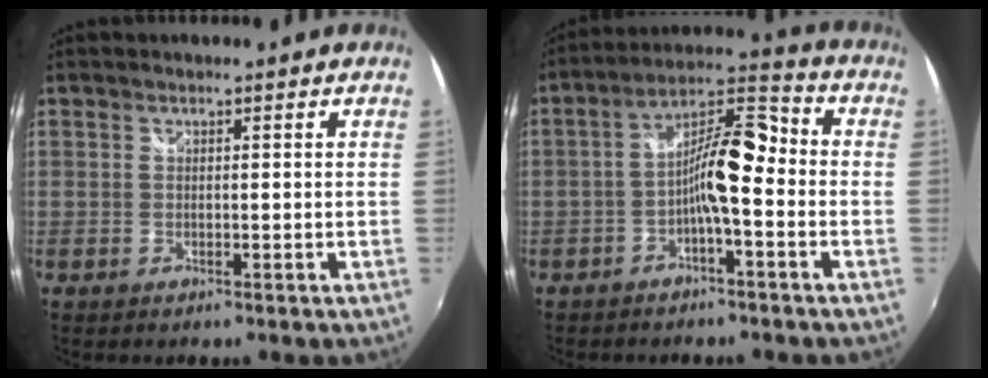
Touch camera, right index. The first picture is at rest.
{"total": 8.8, "force": [-2.7, 2.3, 8.1], "torque": [-0.159, 0.025, -0.052]}